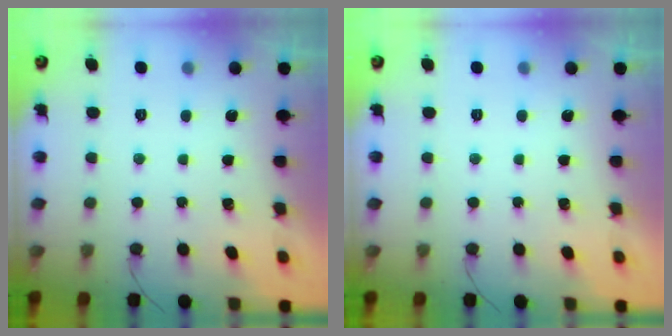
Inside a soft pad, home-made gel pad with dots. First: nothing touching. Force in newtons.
{"total": 0.0}